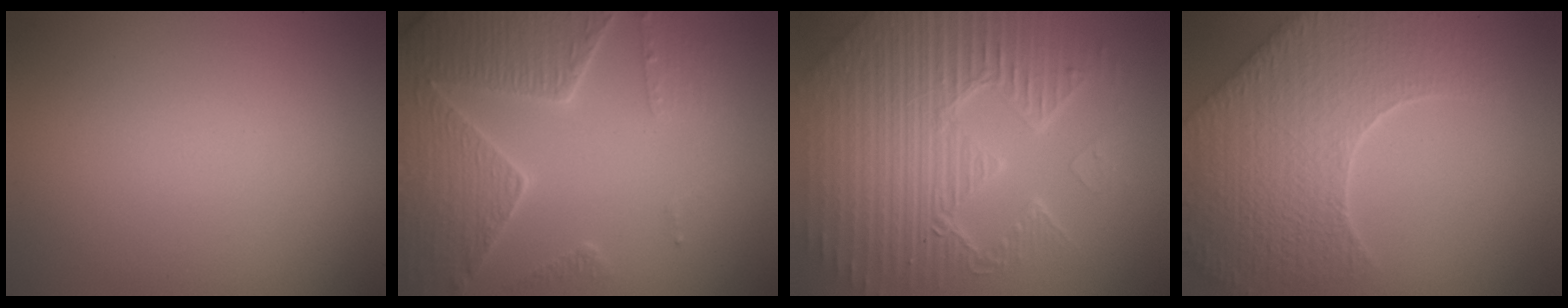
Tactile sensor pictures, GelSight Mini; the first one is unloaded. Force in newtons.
{"total": 7.2, "press": 5.7, "slide": 4.5}
{"total": 10.7, "press": 6.9, "slide": 8.1}
{"total": 9.1, "press": 6.4, "slide": 6.5}